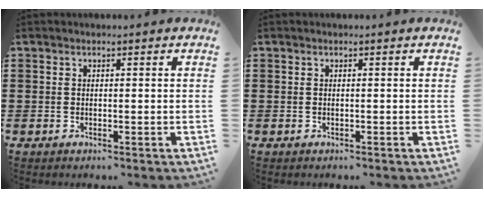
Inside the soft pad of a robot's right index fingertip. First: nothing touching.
{"total": 0.0}